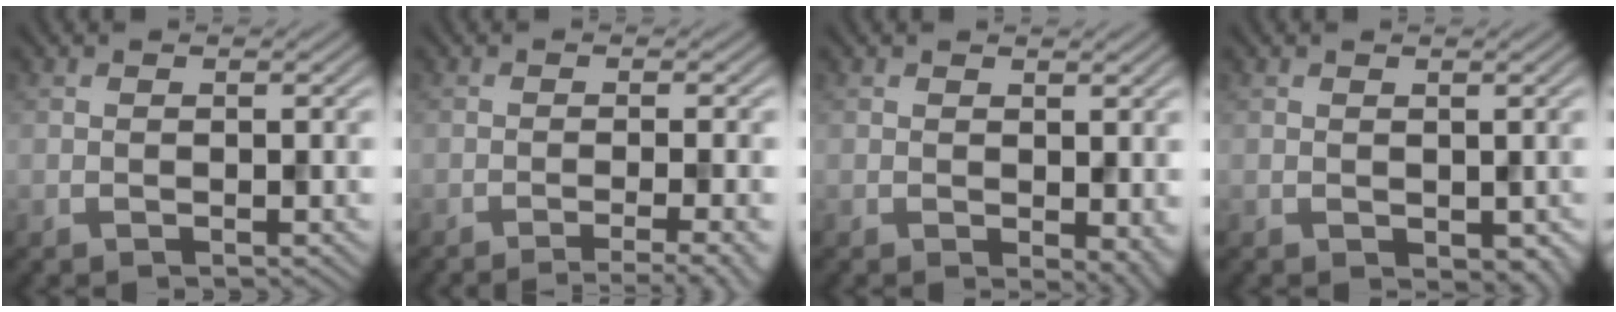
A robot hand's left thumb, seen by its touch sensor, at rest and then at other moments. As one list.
[{"total": 5.0, "force": [-2.8, 0.9, 4.1], "torque": [-0.048, 0.007, -0.049]}, {"total": 3.5, "force": [-0.4, 2.0, 2.9], "torque": [-0.034, -0.011, 0.000]}, {"total": 1.4, "force": [0.1, 1.0, 1.0], "torque": [-0.019, -0.007, 0.006]}]